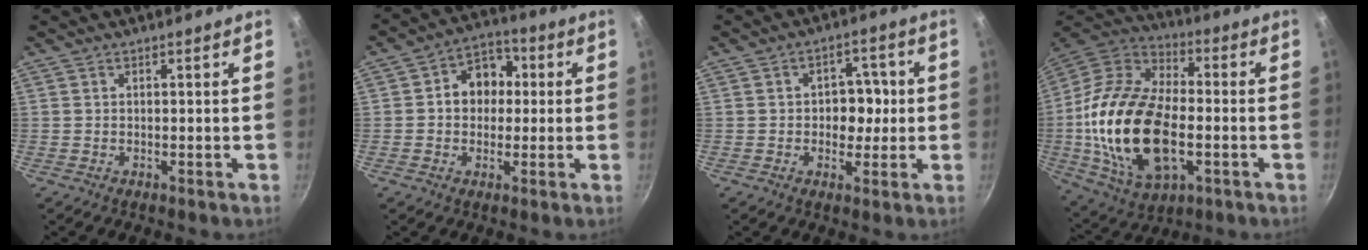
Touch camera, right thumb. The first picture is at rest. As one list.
[{"total": 9.1, "force": [0.7, 7.5, 5.1], "torque": [-0.026, 0.018, -0.003]}, {"total": 6.8, "force": [-0.1, 5.2, 4.3], "torque": [-0.010, 0.008, -0.005]}, {"total": 26.0, "force": [-3.8, 14.9, 21.0], "torque": [-0.400, 0.021, -0.066]}]